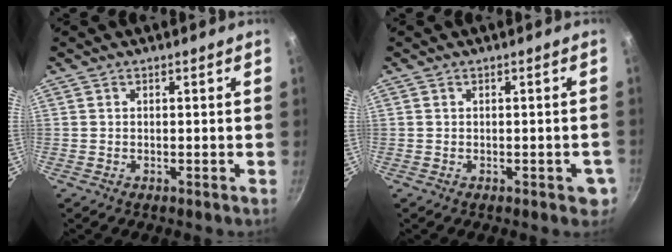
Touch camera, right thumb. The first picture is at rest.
{"total": 3.0, "force": [-0.9, 1.7, 2.3], "torque": [-0.009, 0.008, -0.010]}